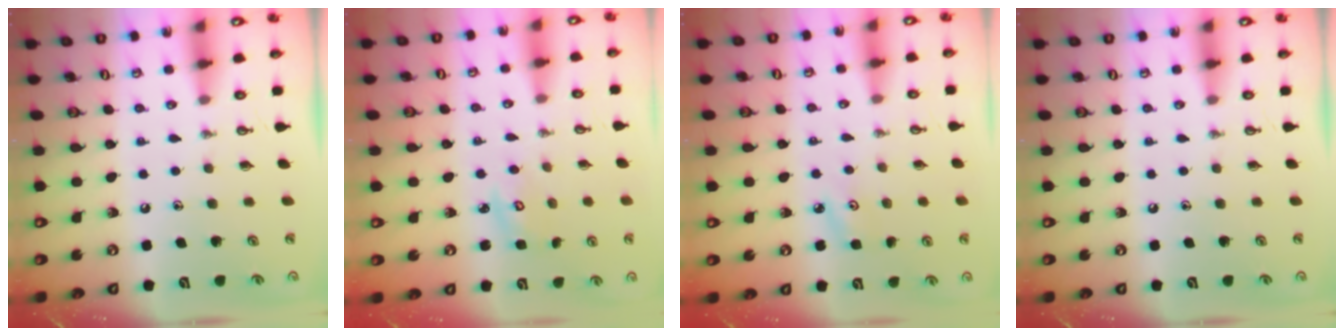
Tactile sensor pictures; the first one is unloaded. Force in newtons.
{"total": 3.5, "press": 3.5, "slide": 0.4}
{"total": 3.6, "press": 3.6, "slide": 0.5}
{"total": 0.0}